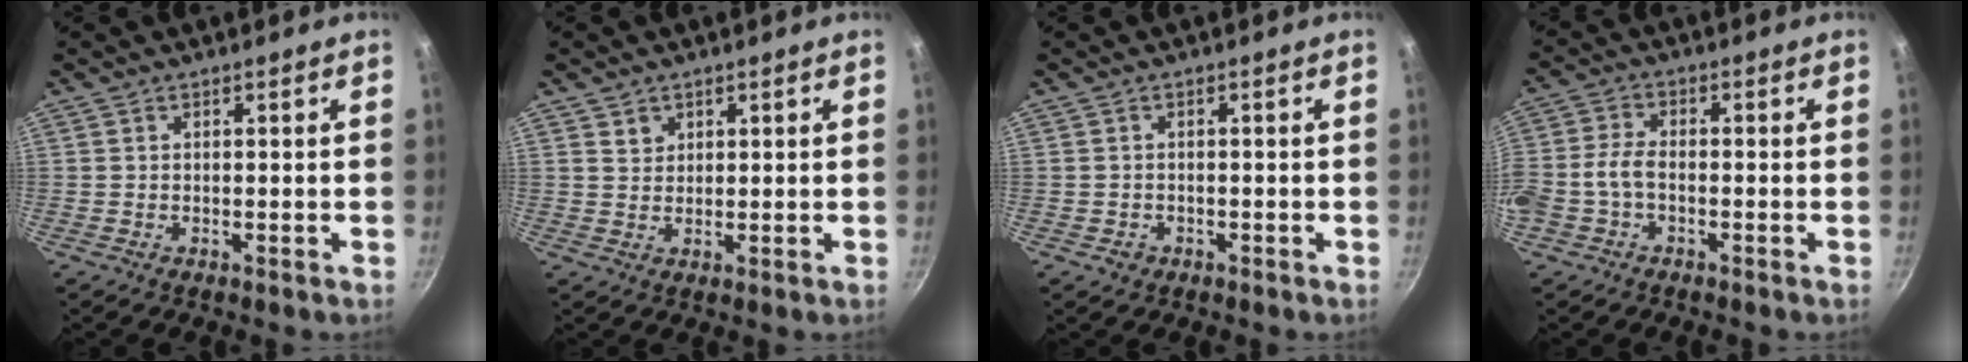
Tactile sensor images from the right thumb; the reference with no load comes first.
{"total": 2.4, "force": [1.3, 2.0, 0.6], "torque": [0.004, 0.000, 0.022]}
{"total": 1.6, "force": [-0.7, 1.4, 0.5], "torque": [-0.009, 0.005, -0.001]}
{"total": 5.0, "force": [-1.8, 3.0, 3.6], "torque": [-0.082, 0.022, -0.048]}